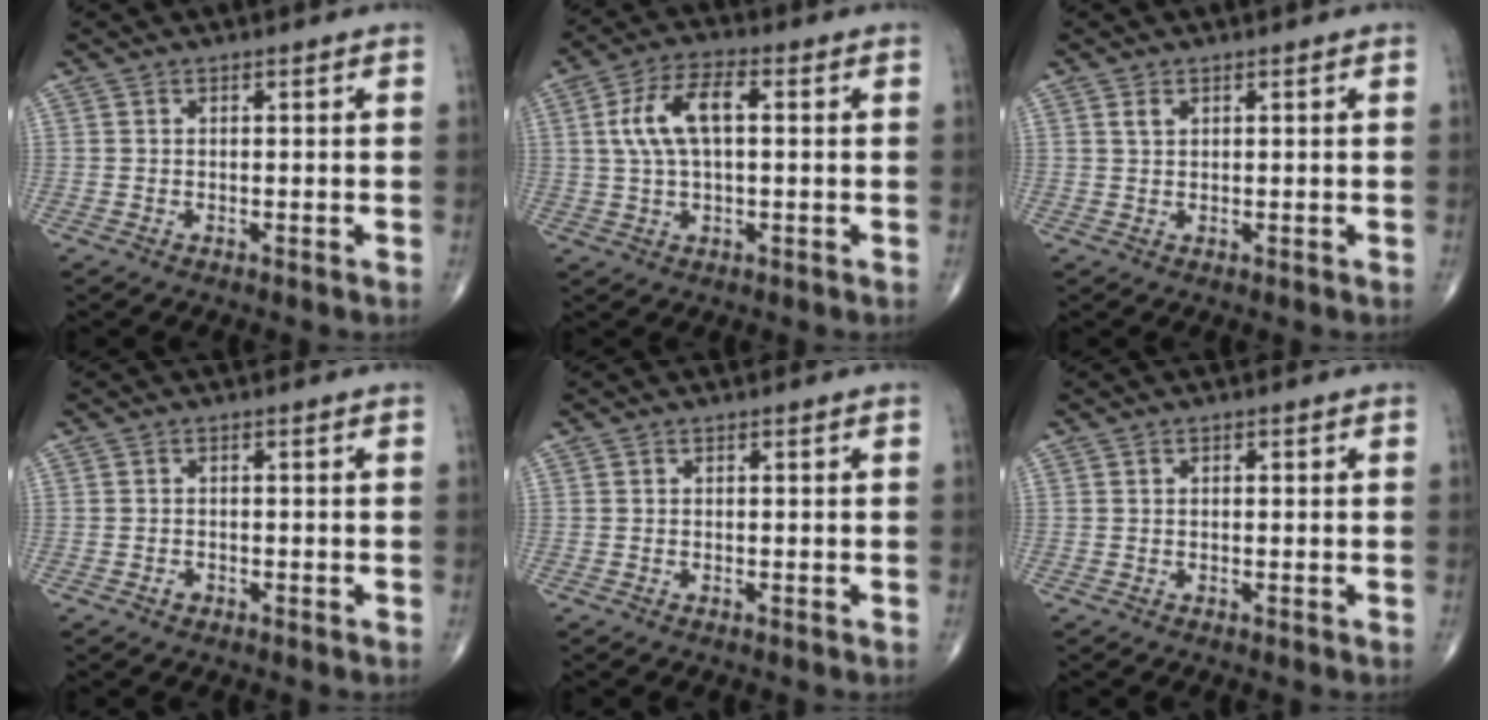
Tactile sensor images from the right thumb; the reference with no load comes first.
{"total": 9.6, "force": [1.6, 4.4, 8.5], "torque": [-0.171, 0.022, 0.027]}
{"total": 1.4, "force": [0.8, 0.8, 0.9], "torque": [-0.018, 0.003, 0.017]}
{"total": 1.0, "force": [-0.5, 0.7, 0.3], "torque": [0.000, 0.005, -0.008]}
{"total": 0.0}
{"total": 0.6, "force": [0.1, 0.4, 0.4], "torque": [-0.005, 0.001, 0.001]}